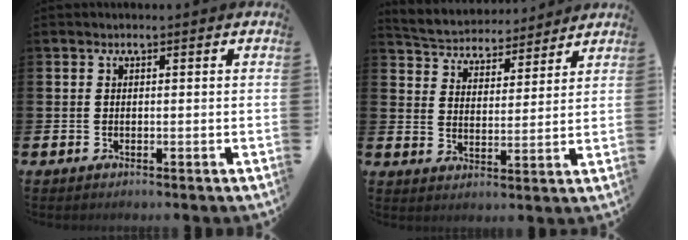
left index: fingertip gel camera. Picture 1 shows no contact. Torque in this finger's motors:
{"motor_torque": [1.13, -0.99, 0.10, 0.01]}